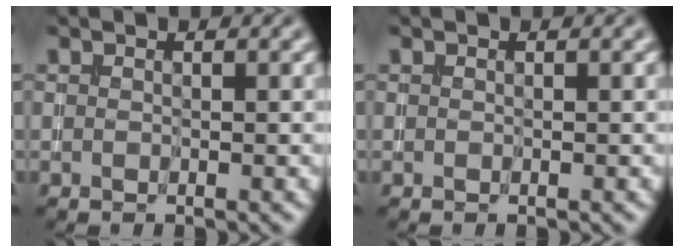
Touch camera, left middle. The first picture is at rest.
{"total": 0.0}